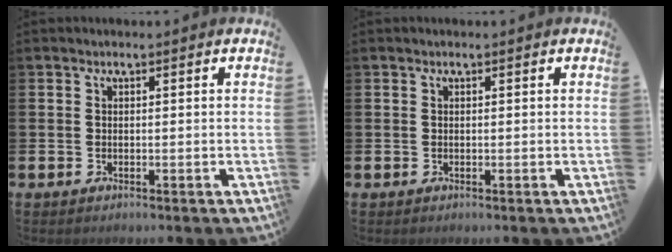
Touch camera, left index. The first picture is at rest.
{"total": 0.0}